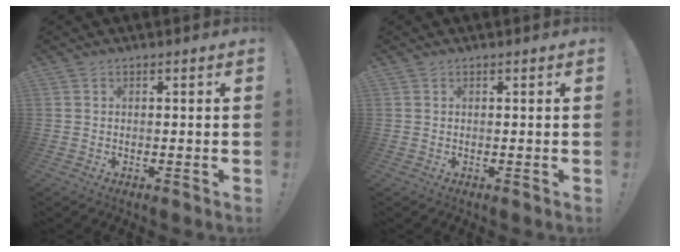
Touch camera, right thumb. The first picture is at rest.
{"total": 0.0}